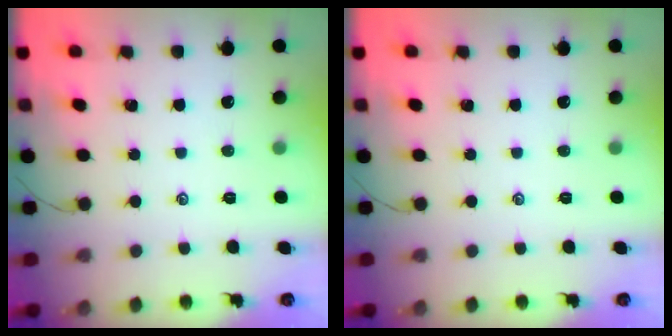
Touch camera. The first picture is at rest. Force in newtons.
{"total": 0.0}